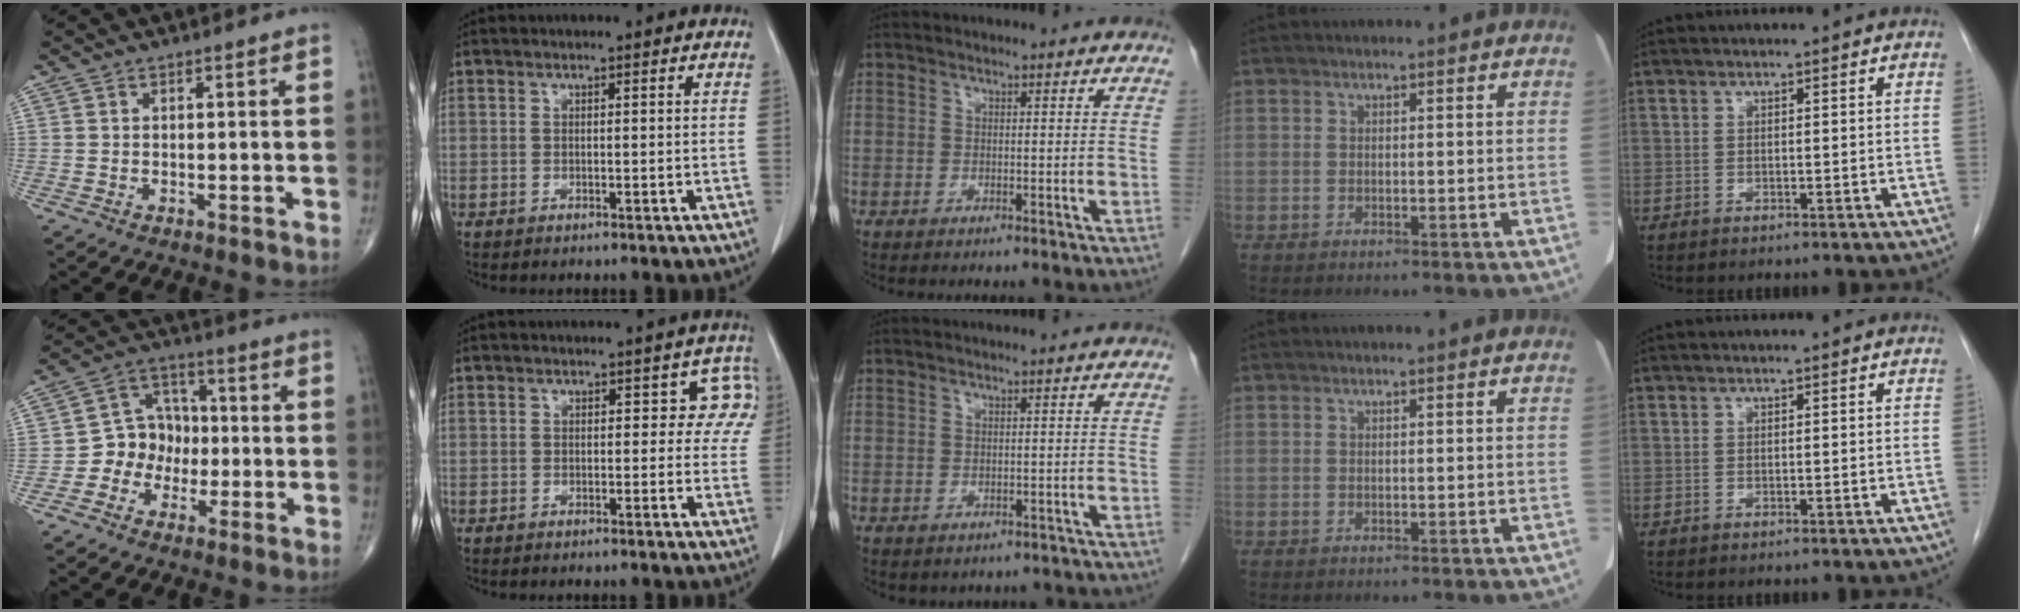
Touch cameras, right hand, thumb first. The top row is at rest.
{"thumb": {"total": 8.6, "force": [-2.0, 7.5, 3.8], "torque": [-0.021, 0.036, -0.049]}, "index": {"total": 4.0, "force": [1.1, 2.8, 2.6], "torque": [0.005, 0.016, 0.000]}, "middle": {"total": 4.5, "force": [-3.8, 2.3, 1.0], "torque": [-0.008, 0.014, -0.038]}}